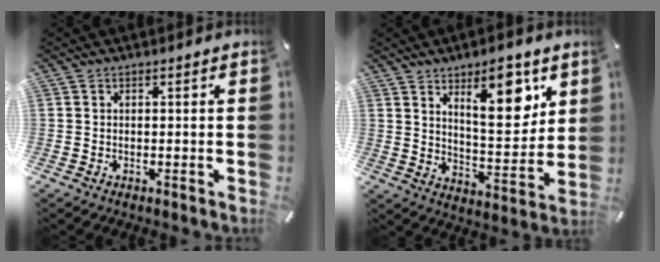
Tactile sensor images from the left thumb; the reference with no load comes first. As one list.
[{"total": 13.4, "force": [7.9, 5.5, 9.3], "torque": [-0.115, -0.051, 0.130]}]